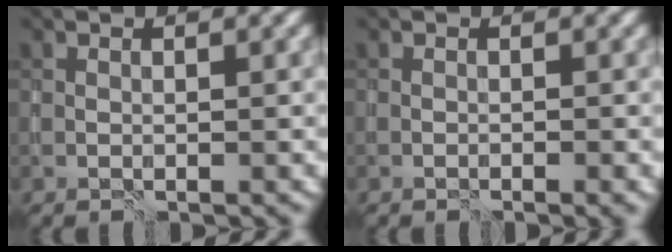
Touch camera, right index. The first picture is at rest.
{"total": 0.6, "force": [-0.4, 0.0, 0.4], "torque": [-0.005, -0.004, -0.009]}